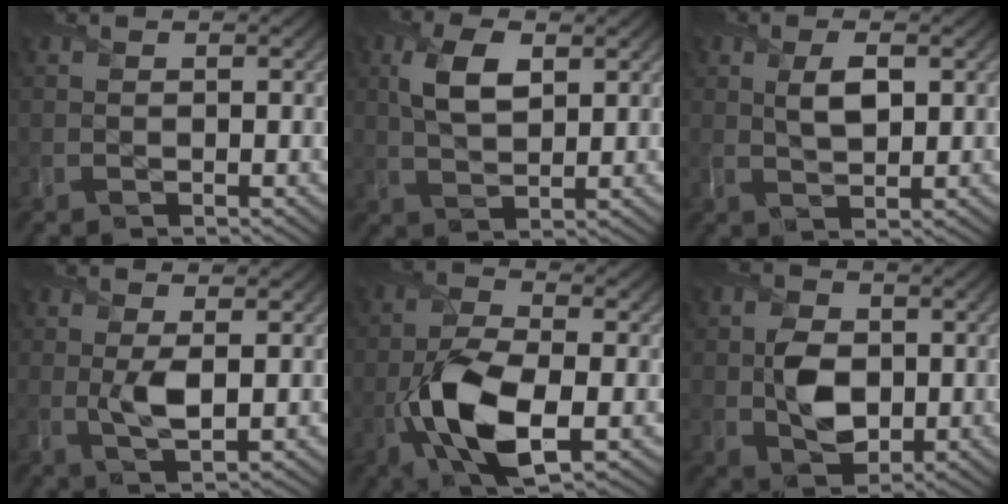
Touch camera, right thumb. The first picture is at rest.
{"total": 5.6, "force": [2.0, 2.9, 4.4], "torque": [-0.102, 0.004, 0.037]}
{"total": 3.0, "force": [1.4, 1.2, 2.4], "torque": [-0.046, 0.001, 0.028]}
{"total": 2.6, "force": [0.6, 0.6, 2.4], "torque": [-0.046, -0.004, 0.015]}
{"total": 9.4, "force": [-3.0, 4.3, 7.8], "torque": [-0.163, -0.010, -0.065]}
{"total": 5.5, "force": [-0.1, 4.2, 3.6], "torque": [-0.071, -0.010, -0.002]}